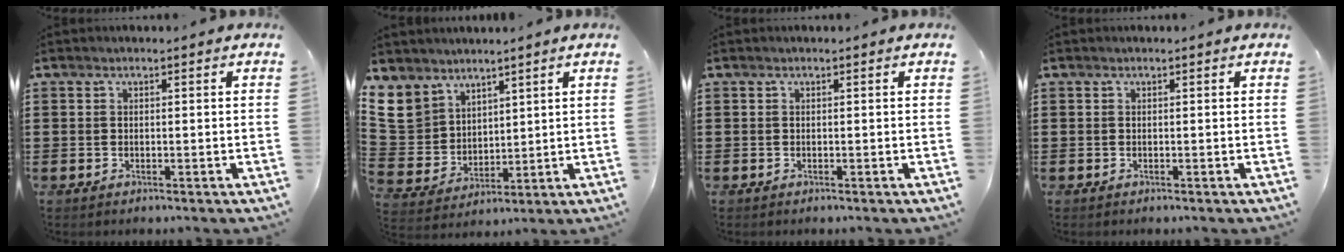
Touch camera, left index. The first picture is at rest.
{"total": 7.7, "force": [5.2, 5.6, 0.8], "torque": [-0.066, -0.022, 0.103]}
{"total": 0.0}
{"total": 0.0}